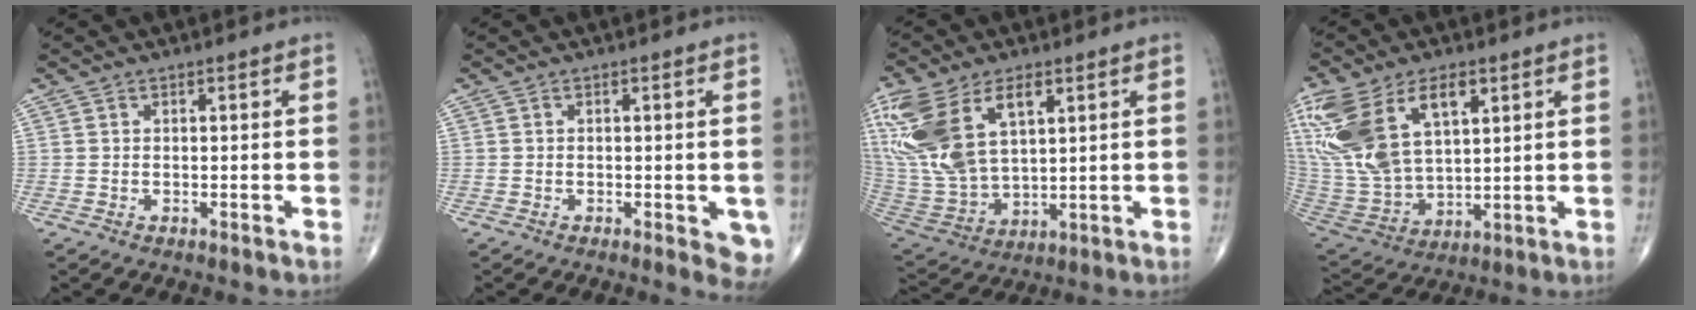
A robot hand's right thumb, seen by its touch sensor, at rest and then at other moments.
{"total": 5.0, "force": [-1.6, 1.8, 4.4], "torque": [-0.034, -0.008, -0.021]}
{"total": 20.4, "force": [7.8, 11.0, 15.4], "torque": [-0.335, -0.019, 0.158]}
{"total": 21.8, "force": [8.6, 11.8, 16.2], "torque": [-0.346, -0.014, 0.172]}